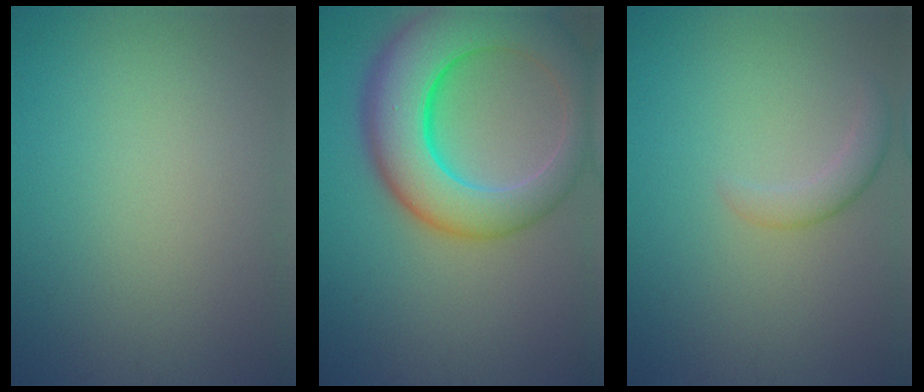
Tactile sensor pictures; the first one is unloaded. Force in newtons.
{"total": 10.8, "press": 10.8, "slide": 0.6}
{"total": 1.9, "press": 1.9, "slide": 0.2}